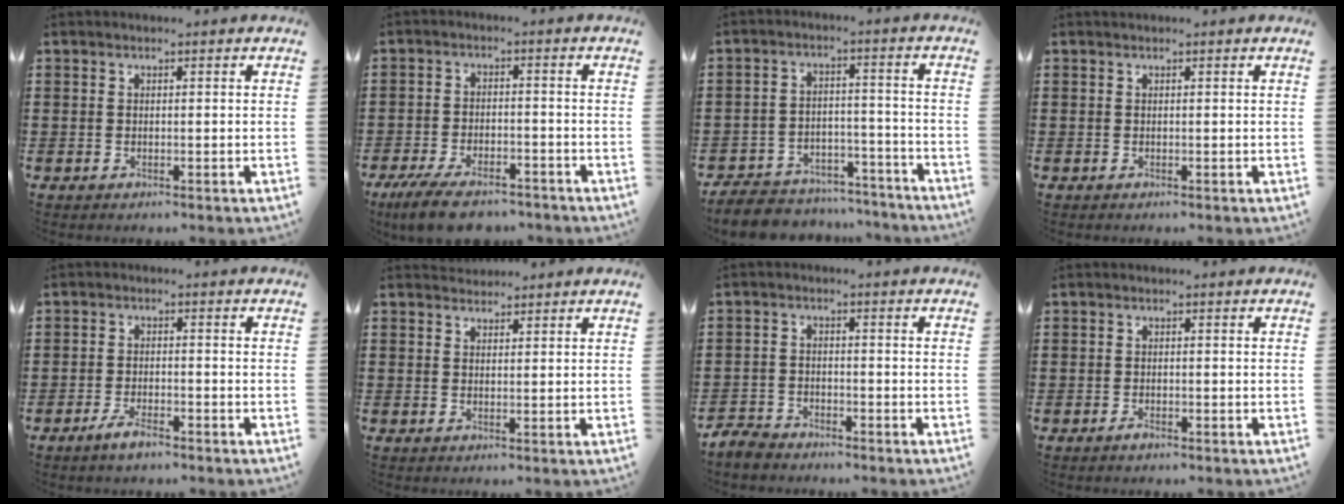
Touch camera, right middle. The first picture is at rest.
{"total": 6.4, "force": [-5.1, 1.7, 3.5], "torque": [-0.073, -0.002, -0.096]}
{"total": 6.5, "force": [-6.3, 1.2, 0.9], "torque": [-0.020, 0.014, -0.124]}
{"total": 0.0}
{"total": 2.9, "force": [-2.1, 0.6, 2.0], "torque": [-0.046, -0.004, -0.041]}
{"total": 1.6, "force": [1.6, 0.3, -0.3], "torque": [0.001, 0.003, 0.032]}
{"total": 3.0, "force": [-2.9, 0.7, 0.1], "torque": [-0.016, 0.000, -0.064]}
{"total": 0.8, "force": [-0.7, 0.2, 0.5], "torque": [-0.012, -0.007, -0.011]}